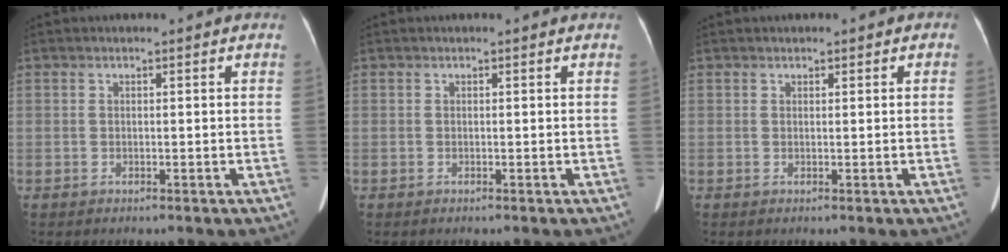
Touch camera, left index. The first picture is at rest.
{"total": 1.0, "force": [0.9, 0.2, 0.4], "torque": [-0.002, 0.001, 0.007]}
{"total": 0.9, "force": [0.3, 0.7, 0.4], "torque": [-0.003, -0.009, 0.001]}